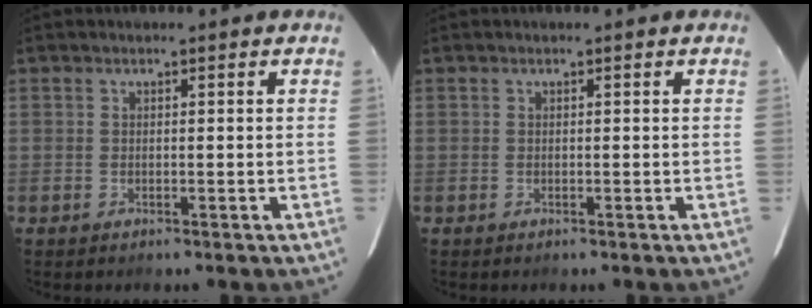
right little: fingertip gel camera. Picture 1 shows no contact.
{"total": 0.0}